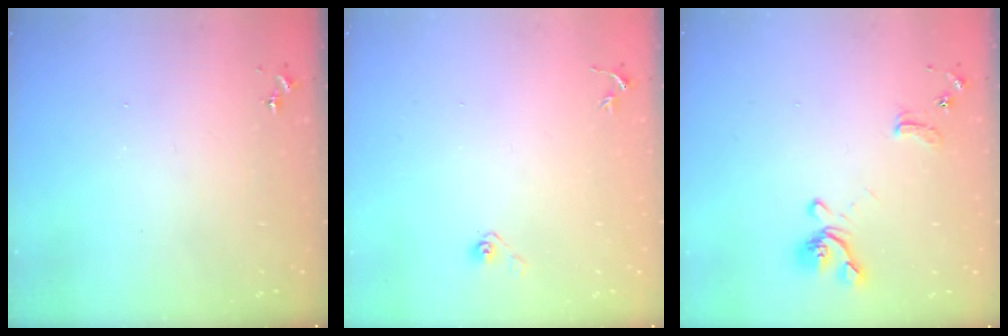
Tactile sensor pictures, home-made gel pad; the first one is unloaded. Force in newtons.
{"total": 3.6, "press": 3.0, "slide": 2.0}
{"total": 12.7, "press": 12.6, "slide": 1.4}